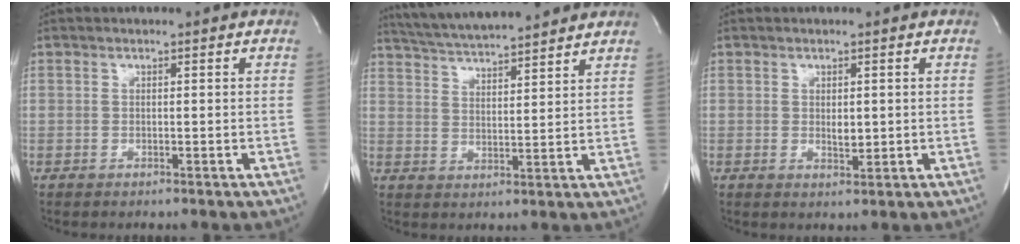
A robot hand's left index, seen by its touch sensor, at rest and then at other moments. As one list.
[{"total": 14.2, "force": [12.9, 1.0, 5.8], "torque": [-0.107, 0.026, 0.201]}, {"total": 1.9, "force": [0.3, 0.9, 1.6], "torque": [-0.026, -0.005, 0.007]}]